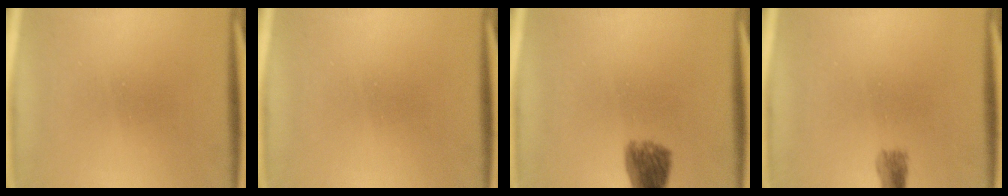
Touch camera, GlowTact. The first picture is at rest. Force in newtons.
{"total": 0.0}
{"total": 7.2}
{"total": 1.8}